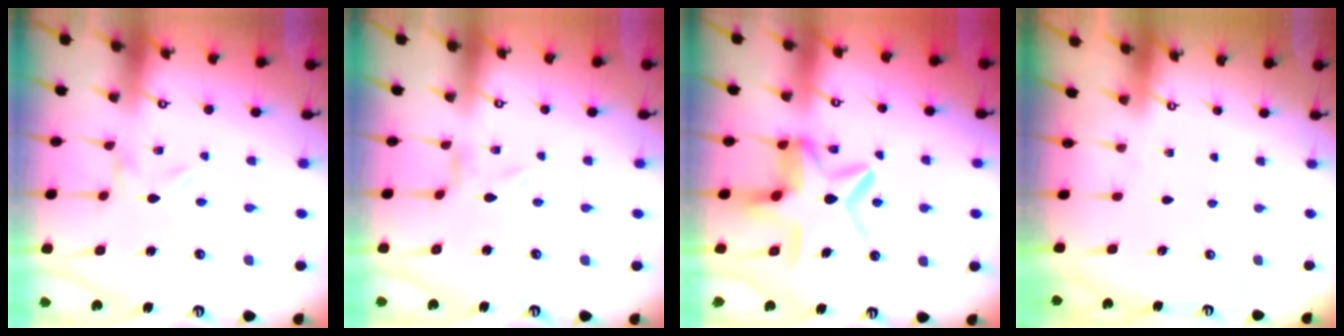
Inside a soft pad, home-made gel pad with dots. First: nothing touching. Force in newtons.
{"total": 0.0}
{"total": 11.8, "press": 11.8, "slide": 1.1}
{"total": 0.0}